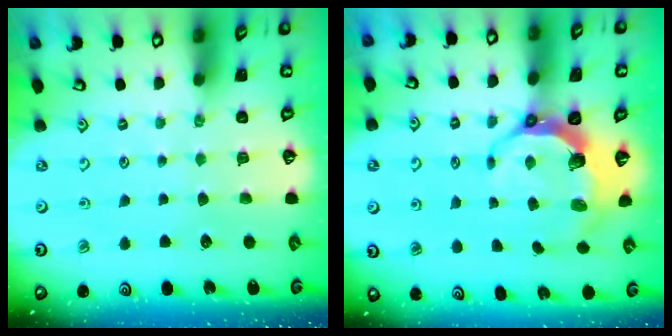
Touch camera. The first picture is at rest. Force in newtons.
{"total": 8.0, "press": 6.4, "slide": 4.8}